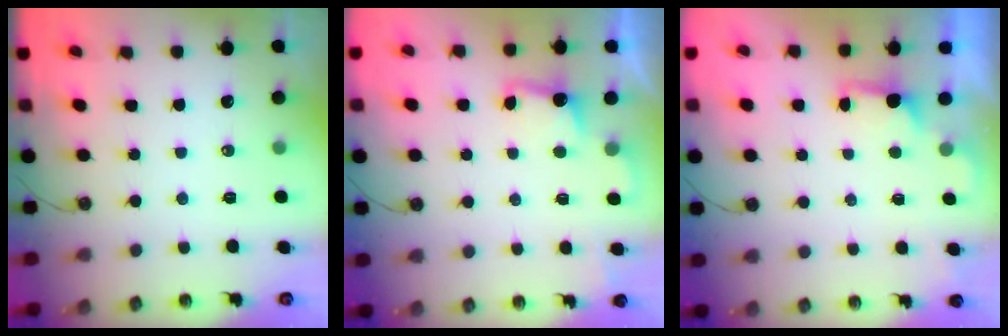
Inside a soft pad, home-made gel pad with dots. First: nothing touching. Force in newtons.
{"total": 2.0, "press": 1.7, "slide": 0.9}
{"total": 1.2, "press": 0.8, "slide": 0.8}